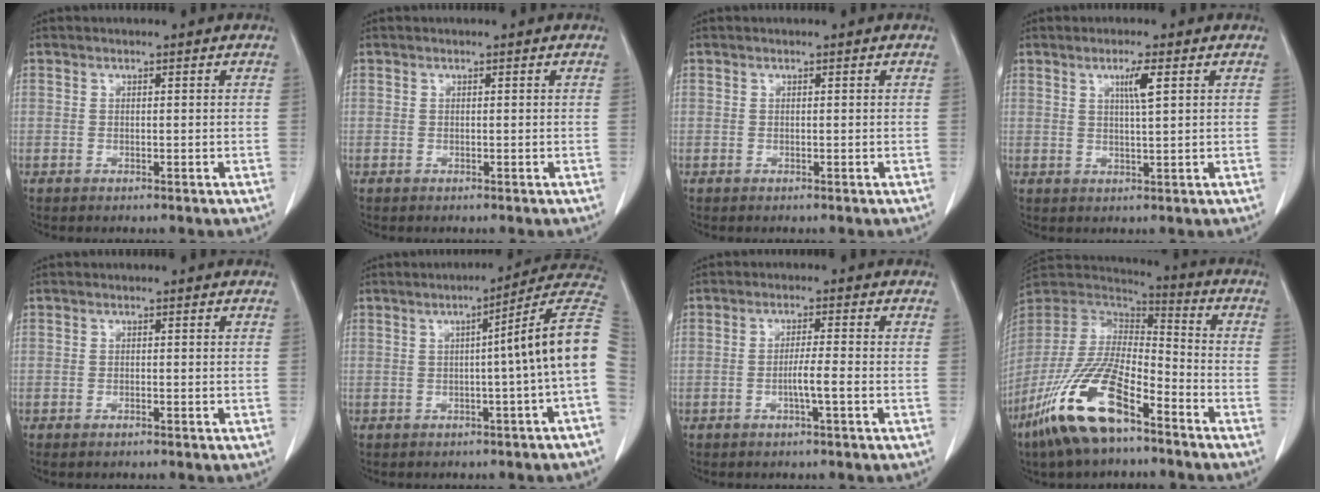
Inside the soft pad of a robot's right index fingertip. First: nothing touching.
{"total": 0.0}
{"total": 0.0}
{"total": 3.3, "force": [1.3, -0.2, 3.0], "torque": [-0.055, -0.003, 0.023]}
{"total": 0.8, "force": [-0.7, 0.2, 0.4], "torque": [-0.014, -0.002, -0.008]}
{"total": 10.3, "force": [0.0, -2.0, 10.1], "torque": [-0.114, 0.025, -0.008]}
{"total": 3.2, "force": [-1.1, -0.3, 3.0], "torque": [-0.052, -0.001, -0.020]}
{"total": 17.6, "force": [-10.7, 5.3, 12.9], "torque": [-0.275, -0.015, -0.204]}